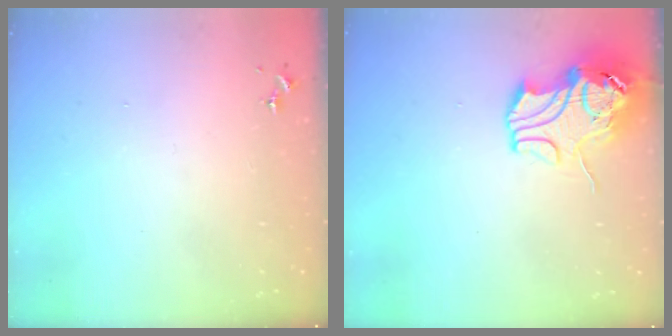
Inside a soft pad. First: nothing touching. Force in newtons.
{"total": 12.1, "press": 11.9, "slide": 1.8}